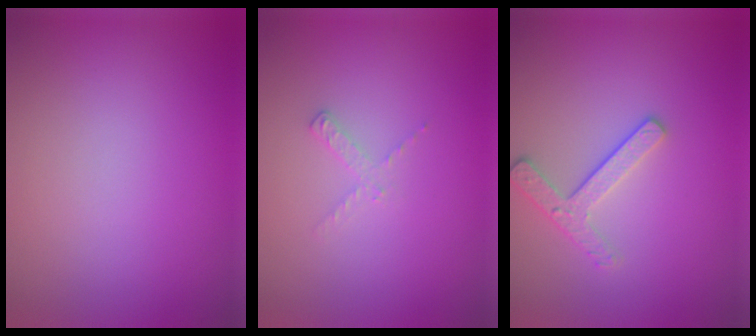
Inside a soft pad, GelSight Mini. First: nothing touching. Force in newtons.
{"total": 1.1, "press": 1.1, "slide": 0.2}
{"total": 2.4, "press": 2.3, "slide": 0.9}